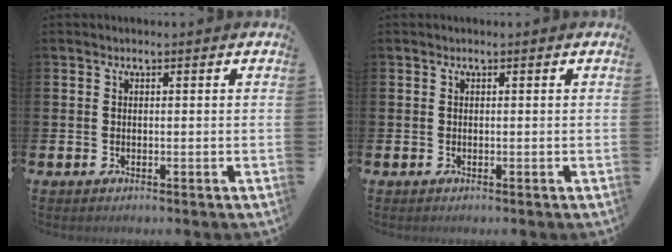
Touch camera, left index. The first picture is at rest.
{"total": 0.0}